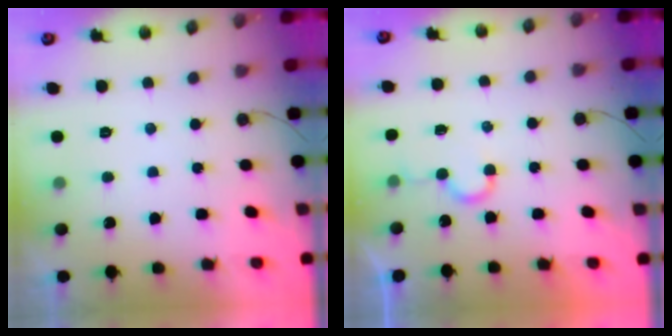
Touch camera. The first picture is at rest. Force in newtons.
{"total": 3.6, "press": 3.5, "slide": 0.3}